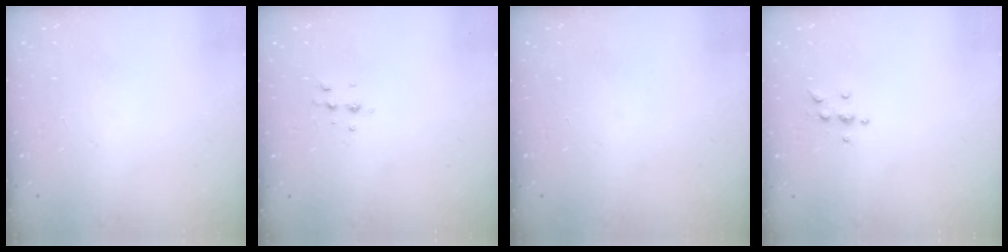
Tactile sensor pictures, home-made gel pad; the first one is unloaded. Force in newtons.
{"total": 4.7, "press": 4.6, "slide": 1.0}
{"total": 0.0}
{"total": 4.9, "press": 4.9, "slide": 0.7}